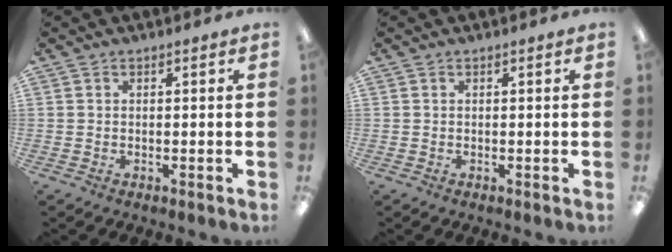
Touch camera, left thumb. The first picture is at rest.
{"total": 0.0}